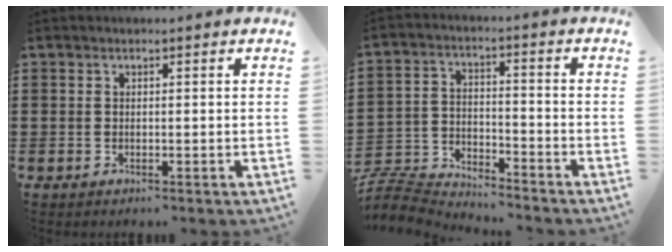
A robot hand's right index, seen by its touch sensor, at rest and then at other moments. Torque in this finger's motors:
{"motor_torque": [-1.32, 0.82, -1.05, -0.21]}